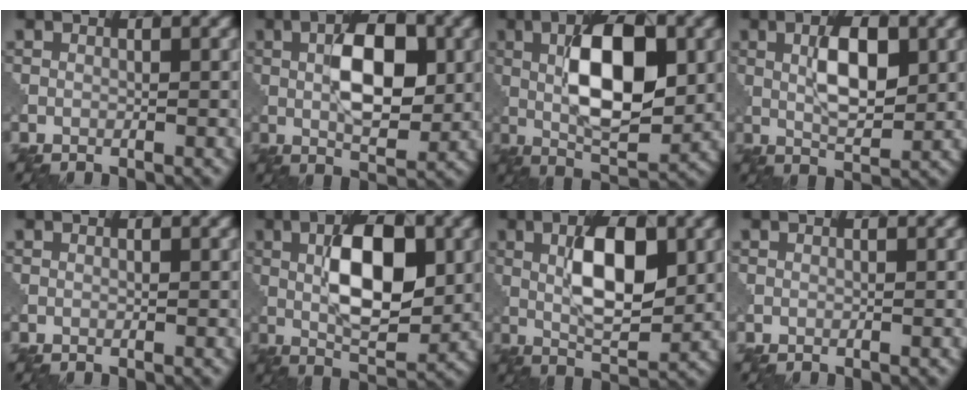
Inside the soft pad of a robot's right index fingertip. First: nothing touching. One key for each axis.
{"total": 7.5, "fx": 1.1, "fy": 3.5, "fz": 6.5, "tx": -0.103, "ty": 0.002, "tz": 0.018}
{"total": 10.2, "fx": 1.4, "fy": 4.4, "fz": 9.1, "tx": -0.140, "ty": 0.009, "tz": 0.025}
{"total": 5.4, "fx": 1.3, "fy": 2.2, "fz": 4.8, "tx": -0.083, "ty": 0.002, "tz": 0.025}
{"total": 0.0}
{"total": 9.3, "fx": 1.4, "fy": 4.1, "fz": 8.2, "tx": -0.126, "ty": 0.007, "tz": 0.025}
{"total": 7.9, "fx": 1.5, "fy": 3.2, "fz": 7.0, "tx": -0.114, "ty": 0.002, "tz": 0.027}
{"total": 0.0}